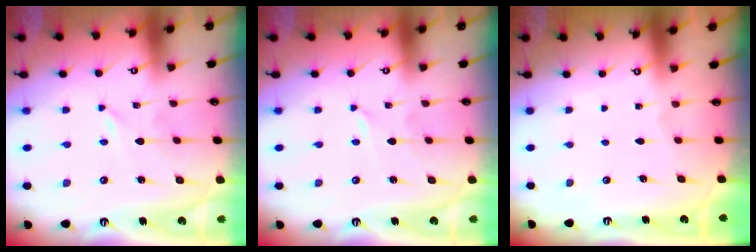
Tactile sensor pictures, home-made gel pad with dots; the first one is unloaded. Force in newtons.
{"total": 0.0}
{"total": 0.0}